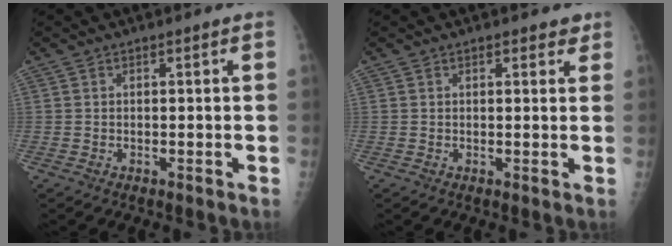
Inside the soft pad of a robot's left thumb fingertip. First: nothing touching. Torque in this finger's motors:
{"motor_torque": [-0.20, -0.05, -0.40, -0.17, -0.03]}